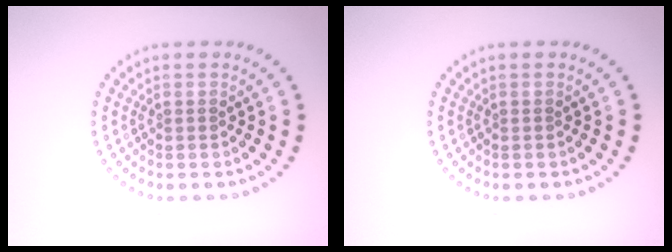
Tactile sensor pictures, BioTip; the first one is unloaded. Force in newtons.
{"total": 0.0}